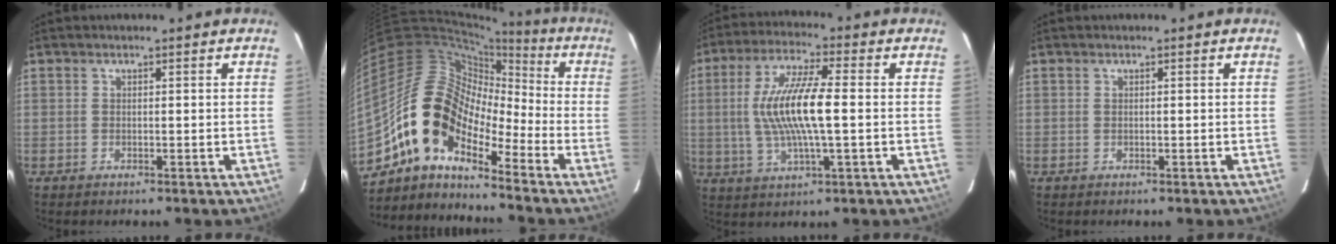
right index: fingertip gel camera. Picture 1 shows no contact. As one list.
[{"total": 13.7, "force": [-8.6, 6.7, 8.3], "torque": [-0.140, 0.012, -0.182]}, {"total": 13.0, "force": [0.0, 2.3, 12.8], "torque": [-0.250, 0.003, -0.001]}, {"total": 0.0}]